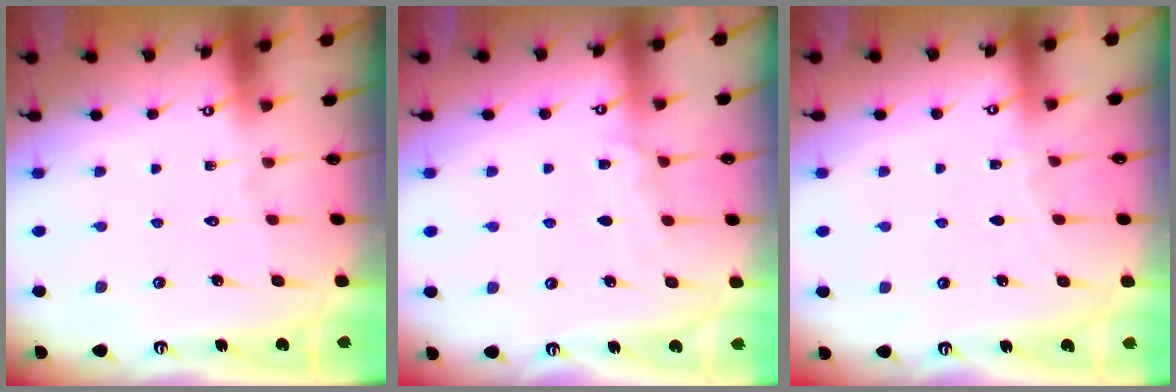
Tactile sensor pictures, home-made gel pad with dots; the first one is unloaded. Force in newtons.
{"total": 5.2, "press": 5.2, "slide": 0.5}
{"total": 2.7, "press": 2.6, "slide": 0.3}